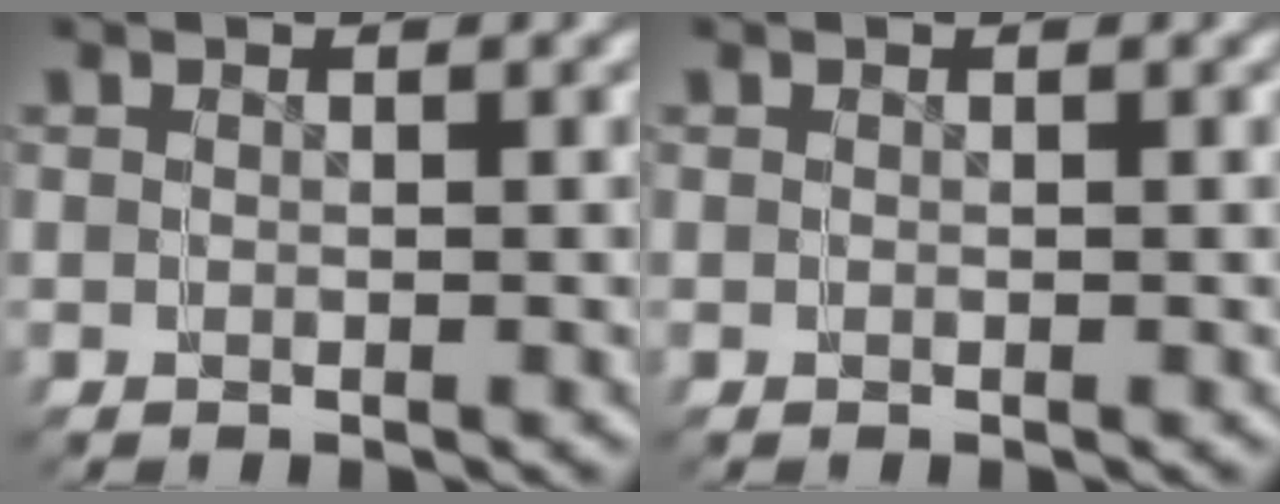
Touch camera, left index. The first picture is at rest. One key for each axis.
{"total": 0.0}